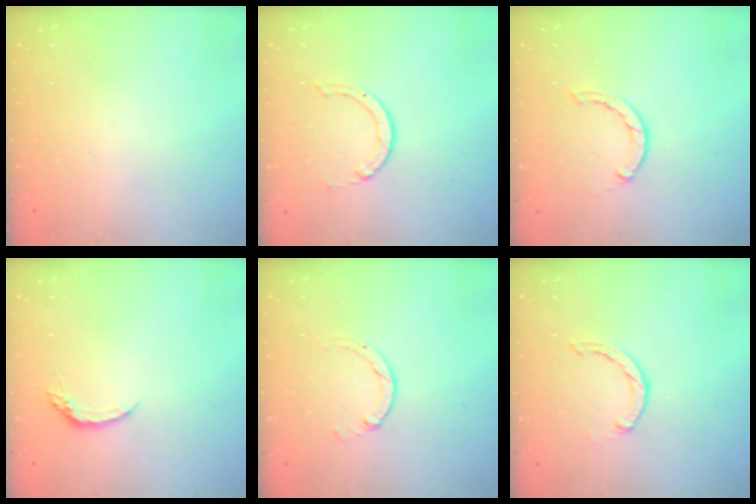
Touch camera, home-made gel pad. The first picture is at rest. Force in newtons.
{"total": 1.5, "press": 1.5, "slide": 0.2}
{"total": 1.2, "press": 1.2, "slide": 0.2}
{"total": 4.3, "press": 4.3, "slide": 0.5}
{"total": 0.0}
{"total": 2.0, "press": 2.0, "slide": 0.4}